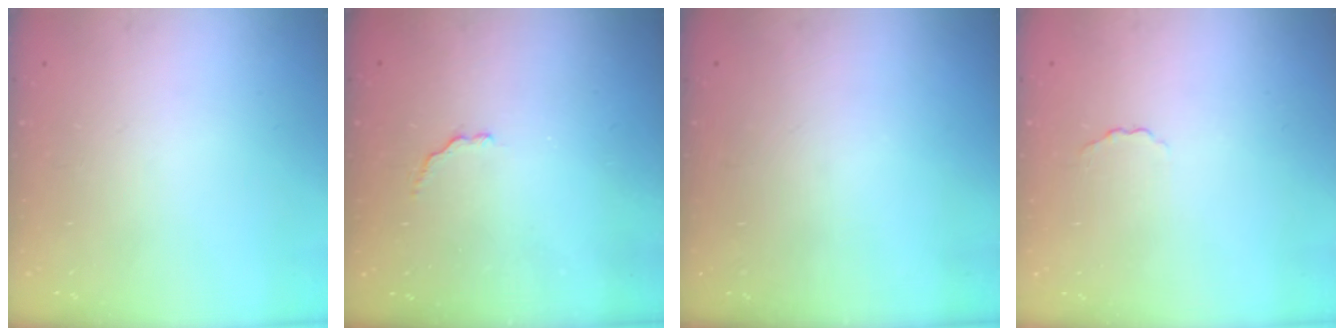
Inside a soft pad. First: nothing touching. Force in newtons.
{"total": 2.6, "press": 2.5, "slide": 0.9}
{"total": 0.0}
{"total": 1.2, "press": 1.2, "slide": 0.3}